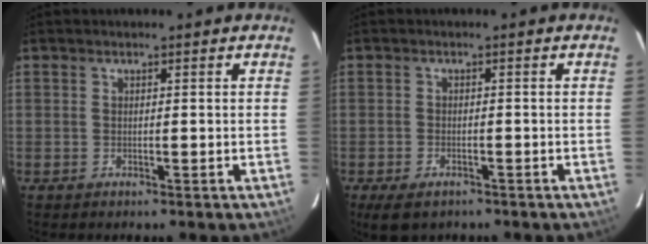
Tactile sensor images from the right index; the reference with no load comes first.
{"total": 4.8, "force": [-3.3, 2.4, 2.6], "torque": [-0.062, -0.015, -0.053]}